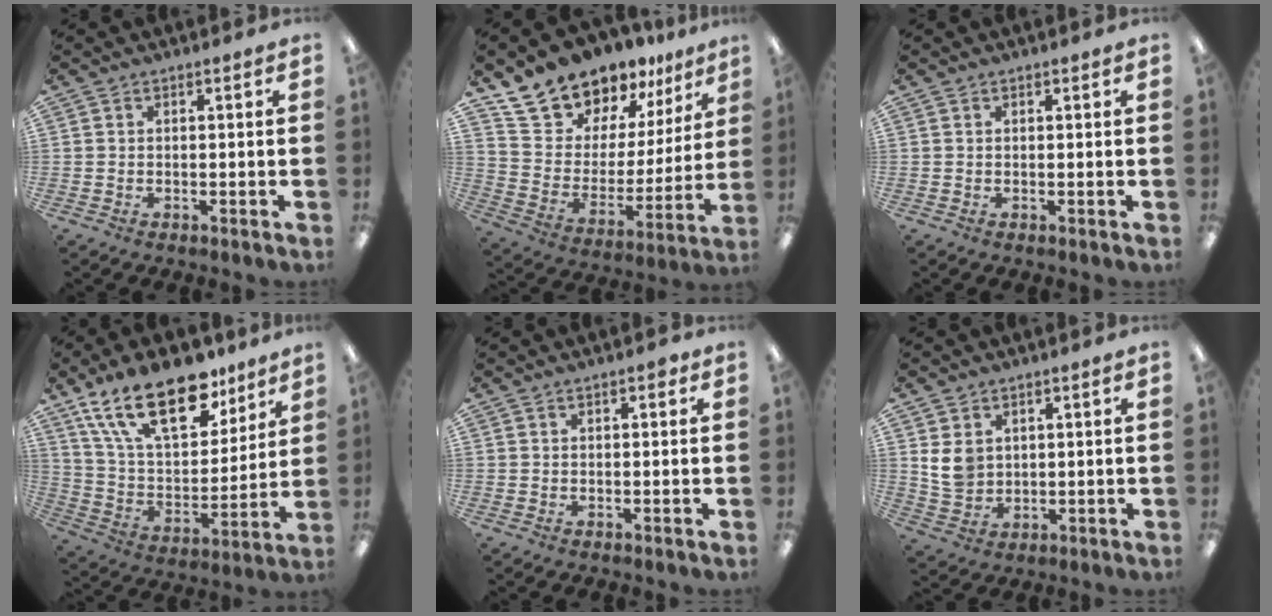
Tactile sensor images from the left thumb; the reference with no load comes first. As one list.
[{"total": 17.2, "force": [15.5, 7.2, 2.3], "torque": [-0.069, -0.134, 0.289]}, {"total": 0.0}, {"total": 23.2, "force": [14.9, 11.0, 13.9], "torque": [-0.250, -0.073, 0.264]}, {"total": 1.6, "force": [0.8, 0.8, 1.1], "torque": [-0.007, -0.002, 0.010]}, {"total": 6.3, "force": [2.3, 5.1, 2.8], "torque": [-0.054, 0.000, 0.043]}]